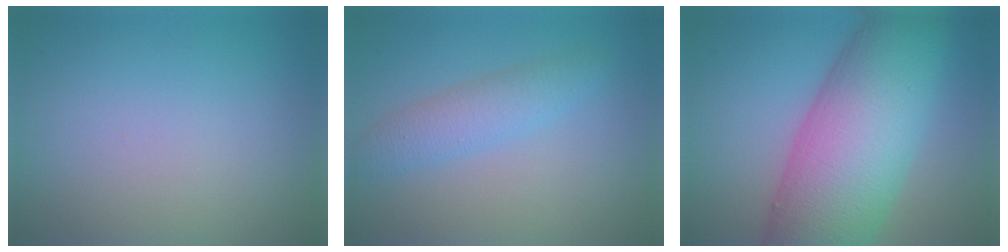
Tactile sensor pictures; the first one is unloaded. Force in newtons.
{"total": 2.9, "press": 2.9, "slide": 0.0}
{"total": 13.7, "press": 13.7, "slide": 0.3}